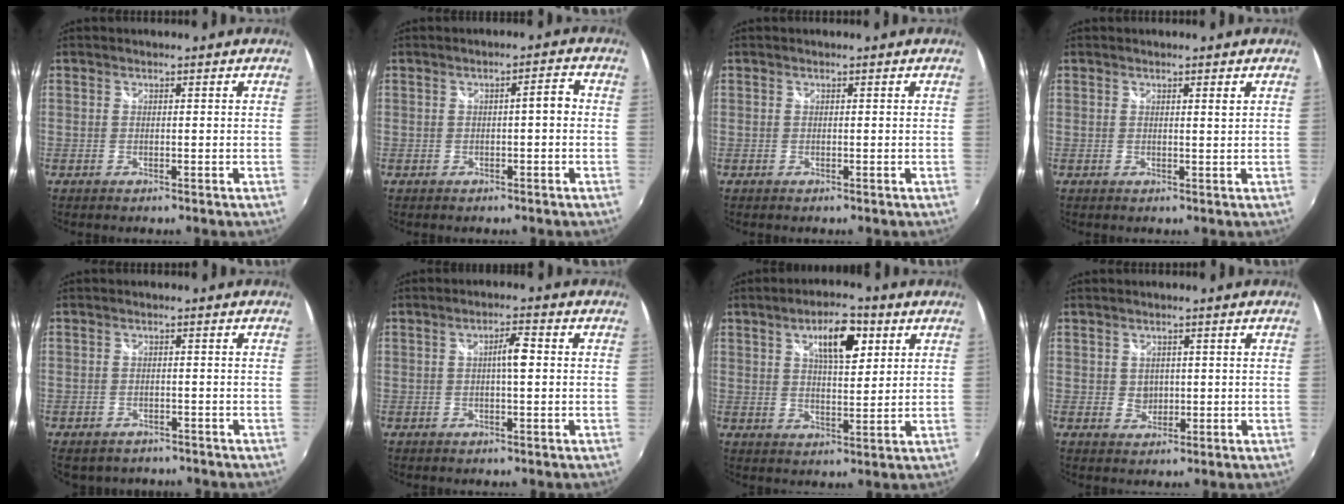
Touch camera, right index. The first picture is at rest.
{"total": 2.6, "force": [-0.2, 0.6, 2.6], "torque": [-0.039, 0.009, -0.004]}
{"total": 0.0}
{"total": 1.0, "force": [0.6, -0.1, 0.8], "torque": [-0.013, 0.001, 0.008]}
{"total": 4.2, "force": [-3.4, 2.2, 0.9], "torque": [-0.028, -0.017, -0.049]}
{"total": 3.2, "force": [0.1, 0.6, 3.1], "torque": [-0.053, 0.006, 0.001]}
{"total": 8.9, "force": [4.0, 3.3, 7.2], "torque": [-0.114, 0.016, 0.065]}
{"total": 2.3, "force": [0.3, 2.2, 0.8], "torque": [-0.009, 0.002, 0.006]}